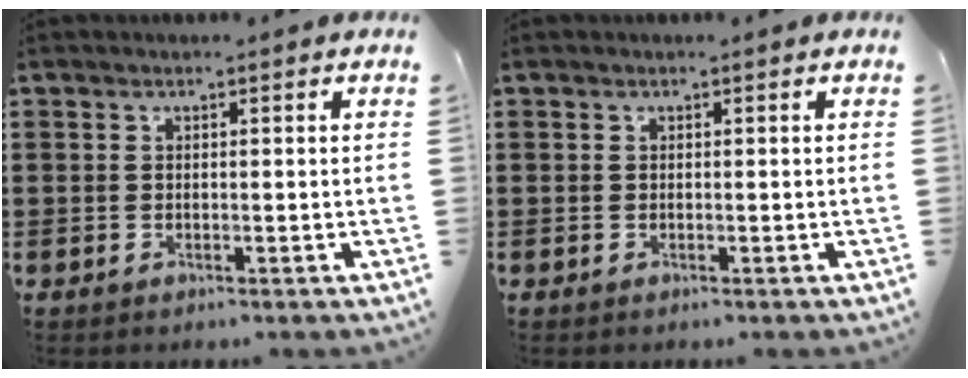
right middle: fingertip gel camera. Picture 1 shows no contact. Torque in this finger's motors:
{"motor_torque": [-0.21, -0.23, -0.01, -0.01]}